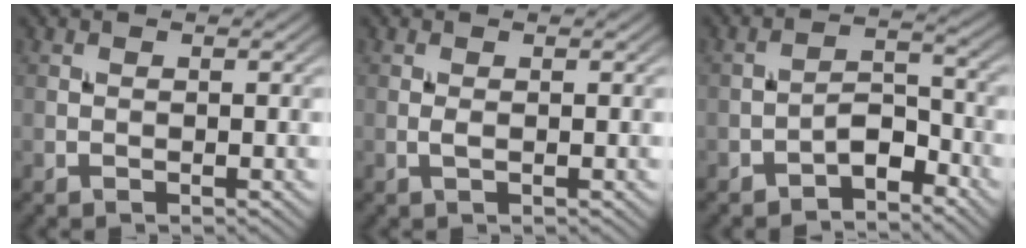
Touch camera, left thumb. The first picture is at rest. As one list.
[{"total": 0.8, "force": [0.0, 0.1, 0.7], "torque": [-0.020, 0.000, -0.001]}, {"total": 4.3, "force": [-3.1, 1.8, 2.4], "torque": [-0.036, 0.015, -0.062]}]